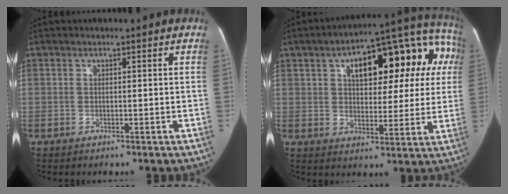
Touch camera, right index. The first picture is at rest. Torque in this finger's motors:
{"motor_torque": [0.75, 0.36, 0.69, 0.12]}